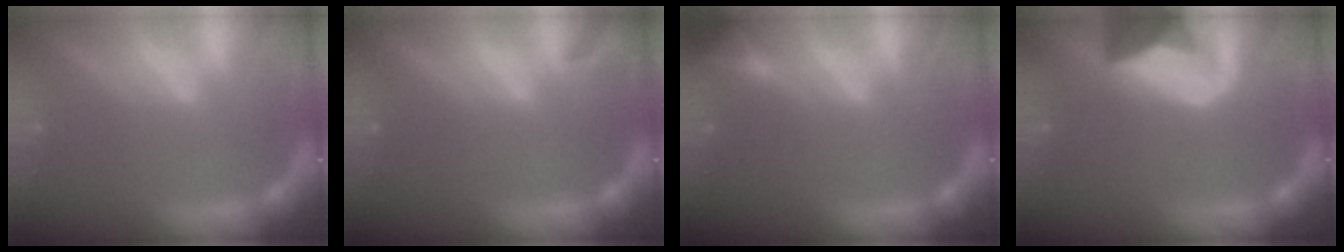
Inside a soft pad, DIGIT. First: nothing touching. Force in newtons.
{"total": 1.4}
{"total": 1.9}
{"total": 9.4}